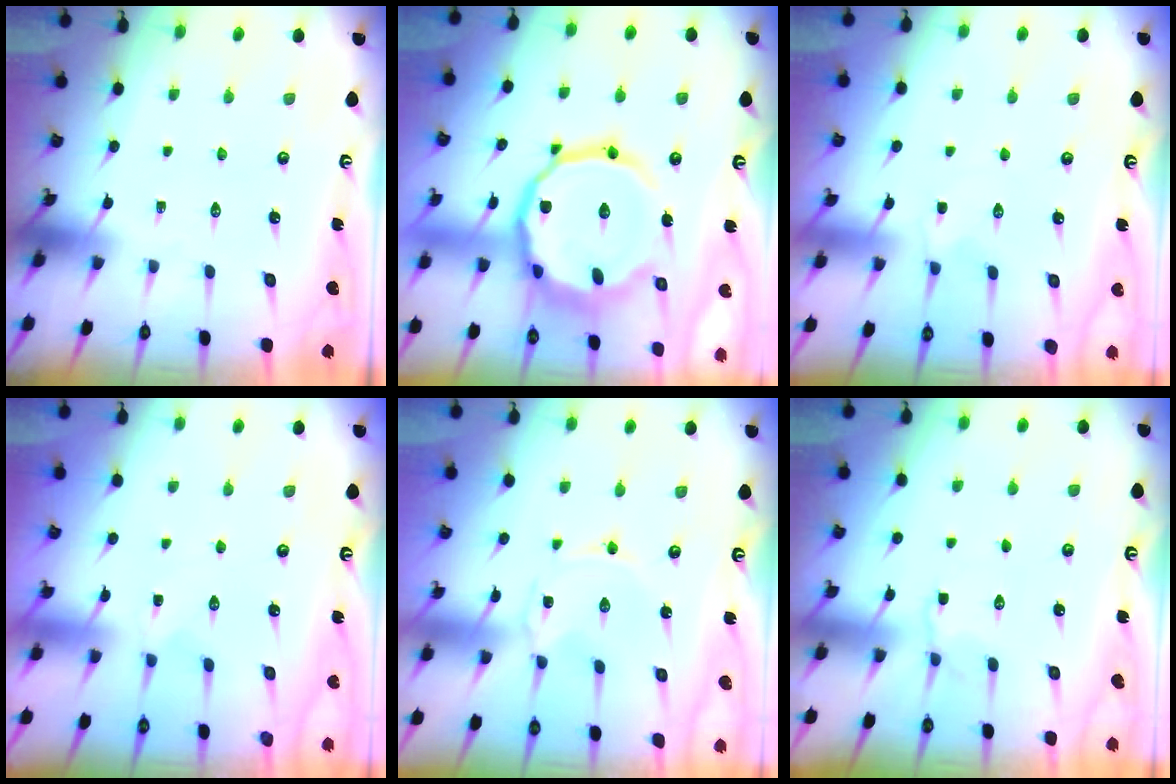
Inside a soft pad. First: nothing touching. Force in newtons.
{"total": 19.4, "press": 19.3, "slide": 1.5}
{"total": 1.1, "press": 0.9, "slide": 0.6}
{"total": 1.2, "press": 1.2, "slide": 0.4}
{"total": 0.0}
{"total": 3.6, "press": 3.1, "slide": 1.8}